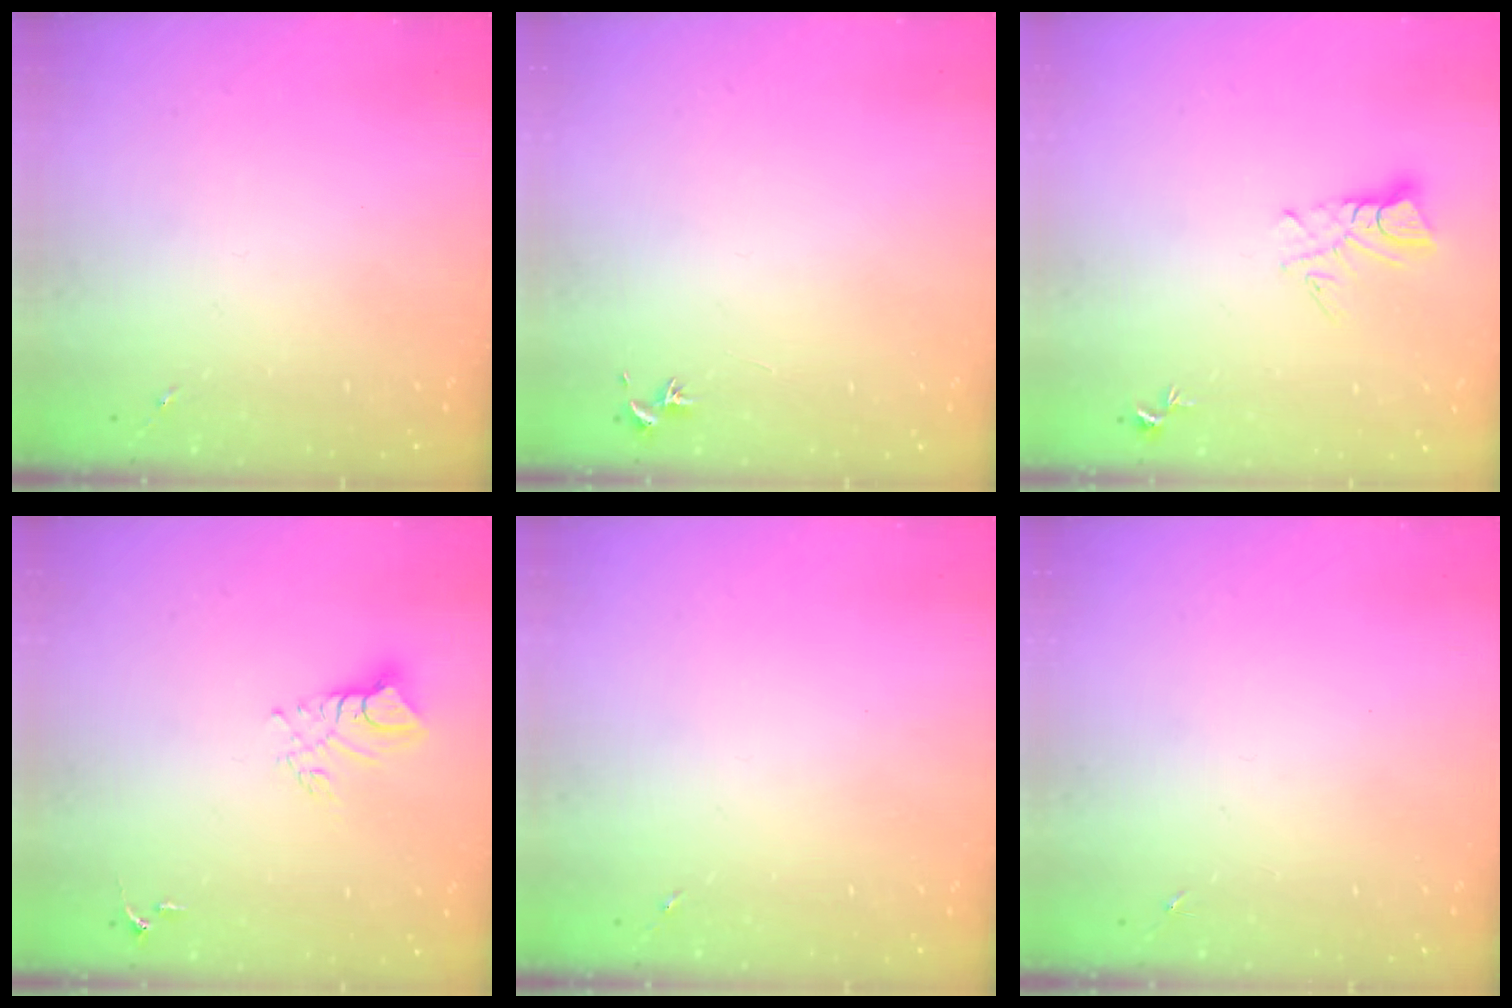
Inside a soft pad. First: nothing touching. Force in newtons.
{"total": 0.8, "press": 0.7, "slide": 0.3}
{"total": 5.9, "press": 5.9, "slide": 0.5}
{"total": 8.6, "press": 8.6, "slide": 0.8}
{"total": 0.0}
{"total": 0.0}